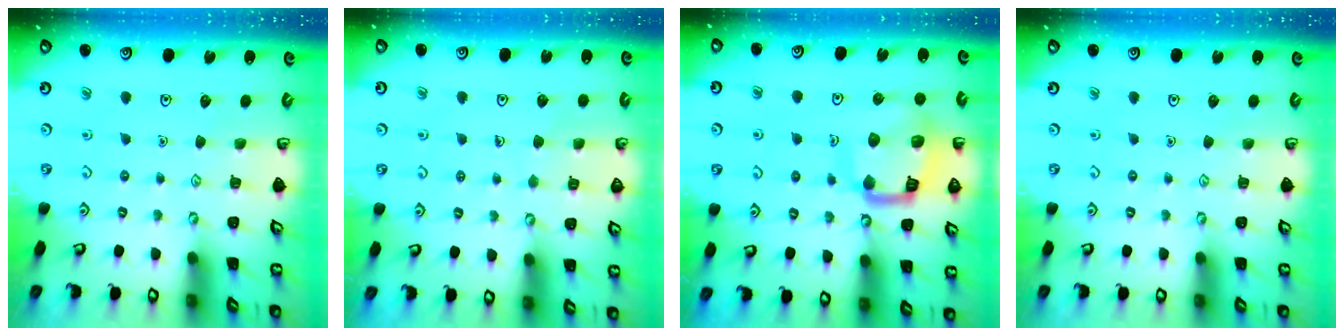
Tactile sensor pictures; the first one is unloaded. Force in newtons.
{"total": 4.0, "press": 3.9, "slide": 0.4}
{"total": 15.5, "press": 15.4, "slide": 1.7}
{"total": 0.0}